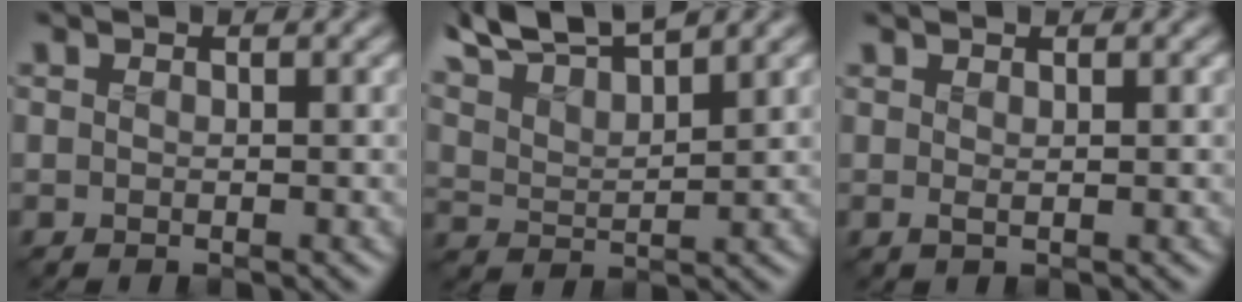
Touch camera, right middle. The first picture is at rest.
{"total": 7.7, "force": [6.5, 1.5, 3.7], "torque": [-0.082, 0.019, 0.106]}
{"total": 0.6, "force": [0.4, 0.0, 0.5], "torque": [-0.015, -0.002, 0.009]}